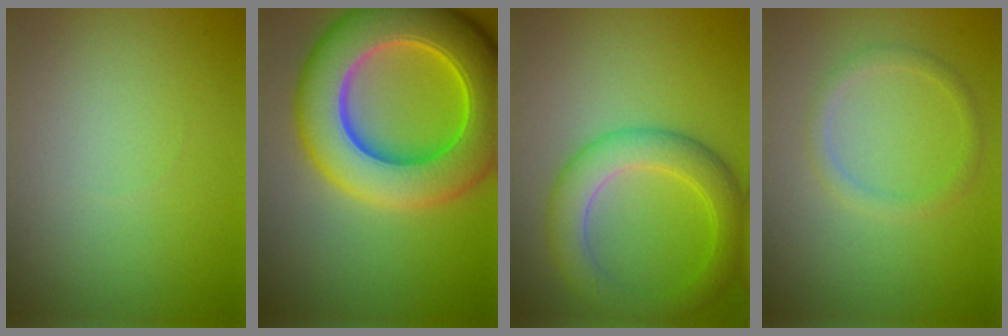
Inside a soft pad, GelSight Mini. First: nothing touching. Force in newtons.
{"total": 12.6, "press": 12.6, "slide": 0.3}
{"total": 5.1, "press": 5.1, "slide": 0.3}
{"total": 1.6, "press": 1.6, "slide": 0.1}